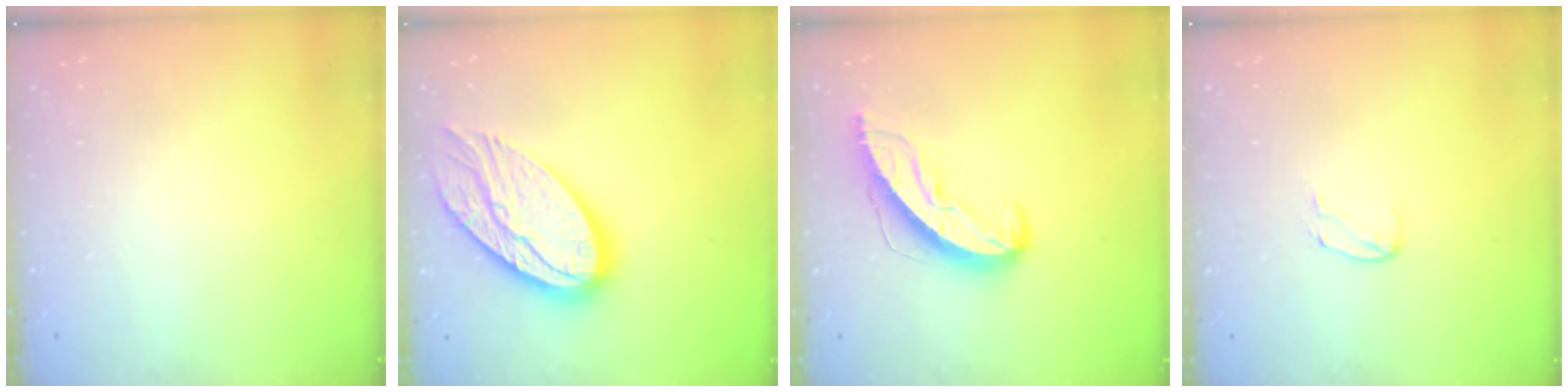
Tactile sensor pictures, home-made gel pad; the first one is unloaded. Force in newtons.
{"total": 20.1, "press": 20.0, "slide": 1.7}
{"total": 9.1, "press": 9.1, "slide": 0.3}
{"total": 5.0, "press": 5.0, "slide": 0.5}